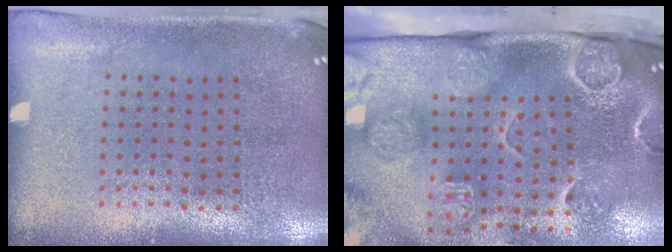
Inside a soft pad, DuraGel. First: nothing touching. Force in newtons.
{"total": 4.7, "press": 3.3, "slide": 3.3}